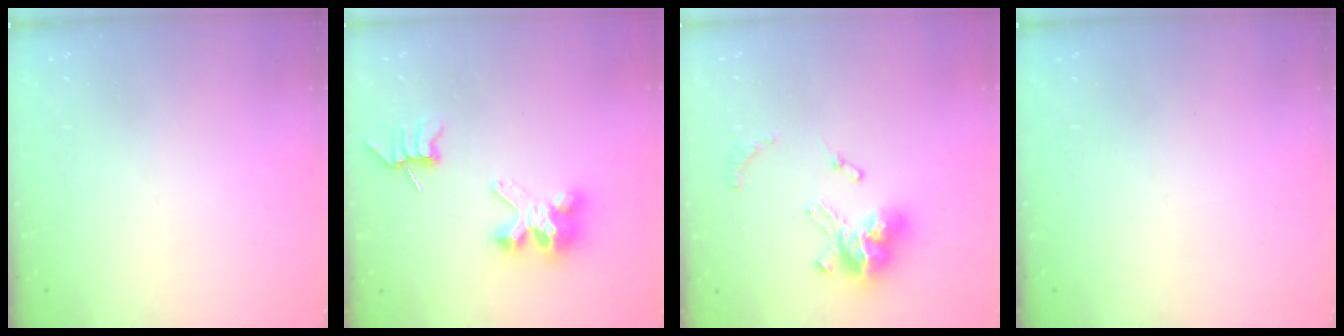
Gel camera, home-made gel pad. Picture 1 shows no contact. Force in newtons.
{"total": 7.8, "press": 7.8, "slide": 0.5}
{"total": 13.4, "press": 13.4, "slide": 1.3}
{"total": 0.0}